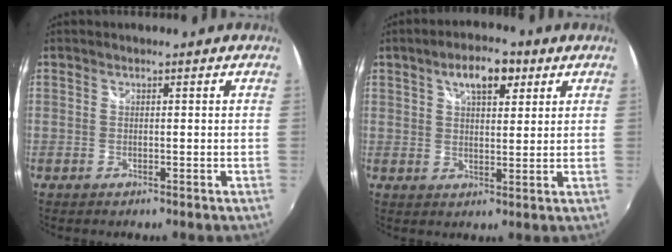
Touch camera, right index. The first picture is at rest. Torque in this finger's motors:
{"motor_torque": [0.12, 0.10, 0.14, 0.06]}